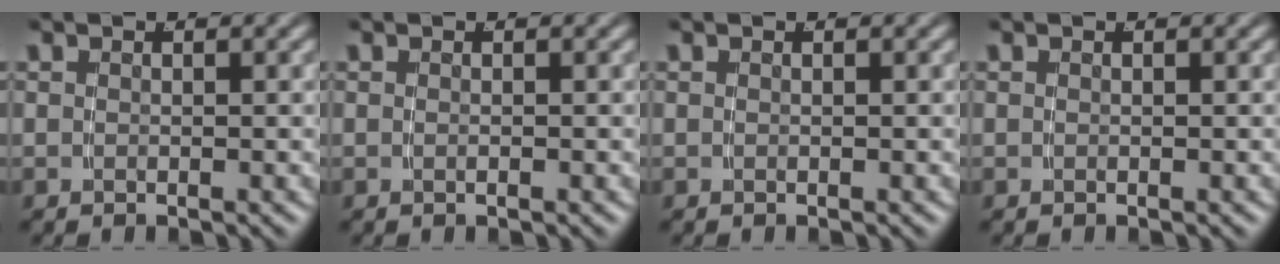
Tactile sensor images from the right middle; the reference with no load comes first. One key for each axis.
{"total": 0.0}
{"total": 0.0}
{"total": 0.0}